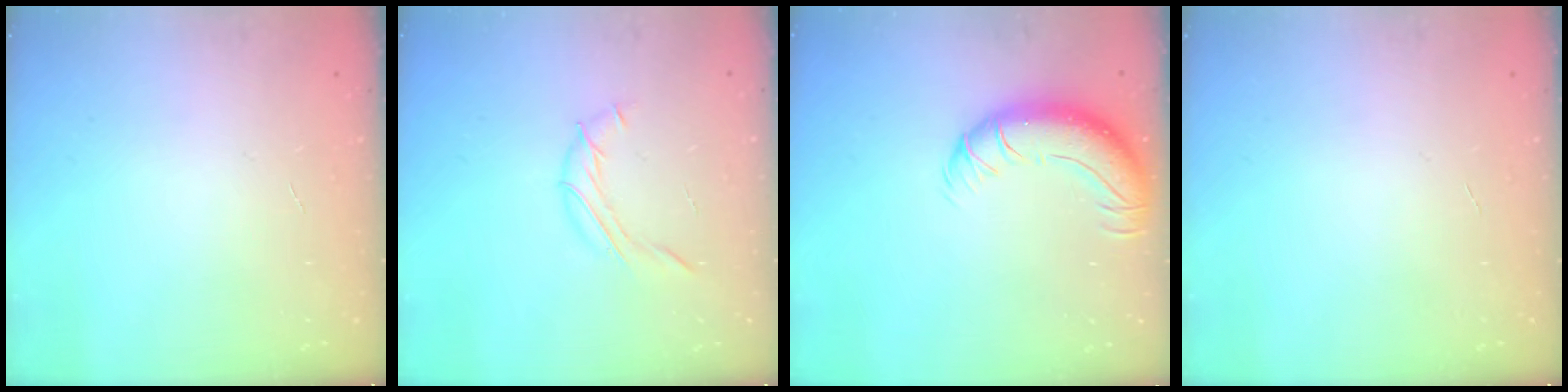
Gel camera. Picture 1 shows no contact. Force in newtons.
{"total": 9.6, "press": 9.4, "slide": 2.2}
{"total": 11.2, "press": 10.8, "slide": 2.9}
{"total": 0.0}